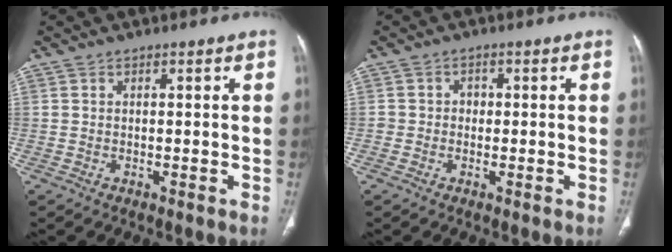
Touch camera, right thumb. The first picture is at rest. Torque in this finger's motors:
{"motor_torque": [0.03, -0.14, 0.34, 0.11, -0.01]}